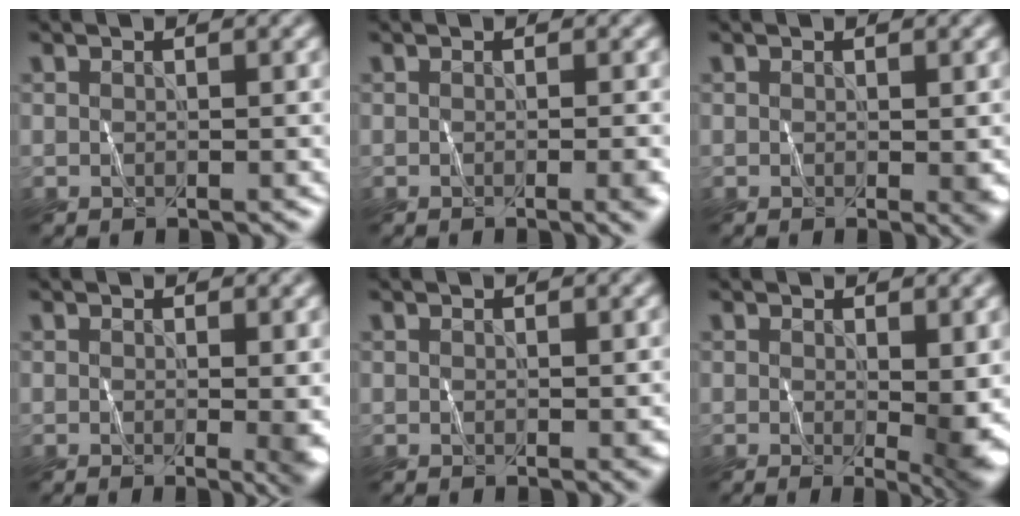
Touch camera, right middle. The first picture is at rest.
{"total": 2.1, "force": [-0.8, 0.7, 1.9], "torque": [-0.006, 0.004, 0.001]}
{"total": 1.3, "force": [-0.2, 0.4, 1.3], "torque": [-0.012, 0.000, 0.005]}
{"total": 2.7, "force": [-0.1, 0.6, 2.6], "torque": [-0.027, -0.004, 0.008]}
{"total": 0.8, "force": [-0.2, 0.4, 0.7], "torque": [-0.003, 0.003, 0.006]}
{"total": 4.7, "force": [0.0, 1.4, 4.5], "torque": [-0.064, -0.008, 0.013]}